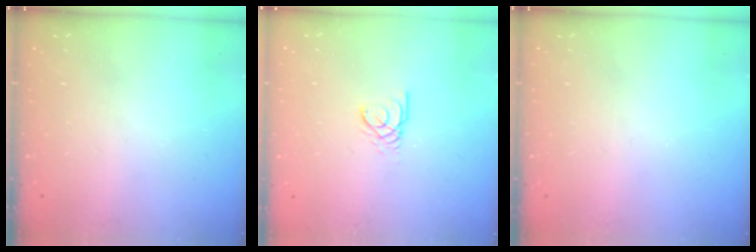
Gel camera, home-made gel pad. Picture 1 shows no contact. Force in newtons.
{"total": 2.4, "press": 2.4, "slide": 0.4}
{"total": 0.0}